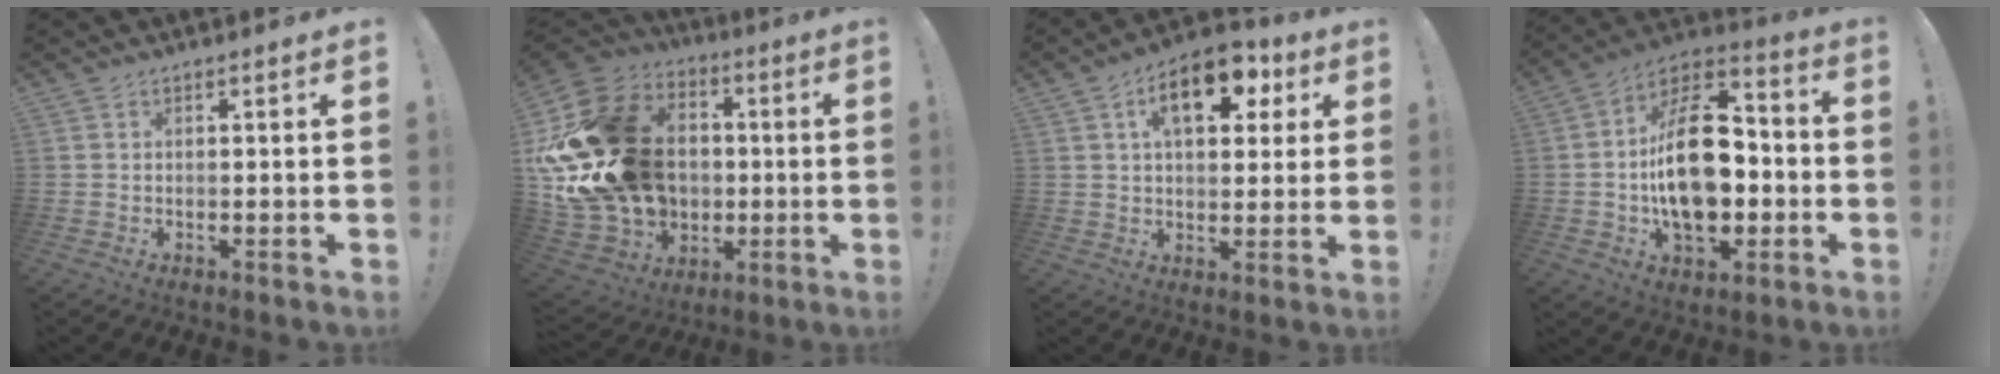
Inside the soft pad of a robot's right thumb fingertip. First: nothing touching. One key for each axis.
{"total": 28.0, "fx": 0.9, "fy": 22.2, "fz": 17.0, "tx": -0.294, "ty": -0.003, "tz": 0.075}
{"total": 14.3, "fx": 5.6, "fy": 8.0, "fz": 10.4, "tx": -0.144, "ty": -0.011, "tz": 0.095}
{"total": 23.7, "fx": -2.5, "fy": 13.9, "fz": 19.1, "tx": -0.330, "ty": 0.024, "tz": -0.034}